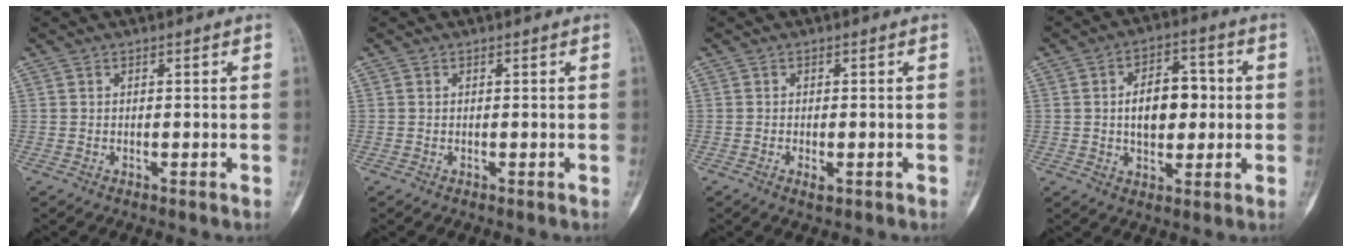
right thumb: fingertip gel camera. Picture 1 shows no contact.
{"total": 0.0}
{"total": 1.8, "force": [-0.8, 0.8, 1.4], "torque": [-0.023, 0.001, -0.011]}
{"total": 10.1, "force": [0.4, 6.2, 8.0], "torque": [-0.093, 0.016, 0.005]}